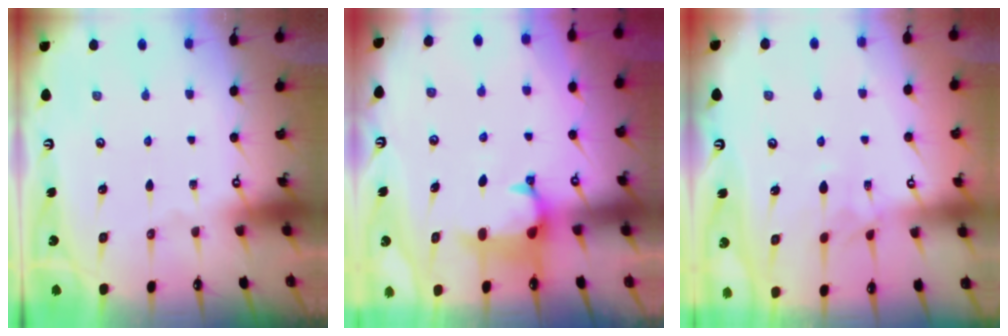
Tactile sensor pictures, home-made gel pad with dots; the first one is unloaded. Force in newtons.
{"total": 0.9, "press": 0.2, "slide": 0.9}
{"total": 1.6, "press": 1.4, "slide": 0.8}